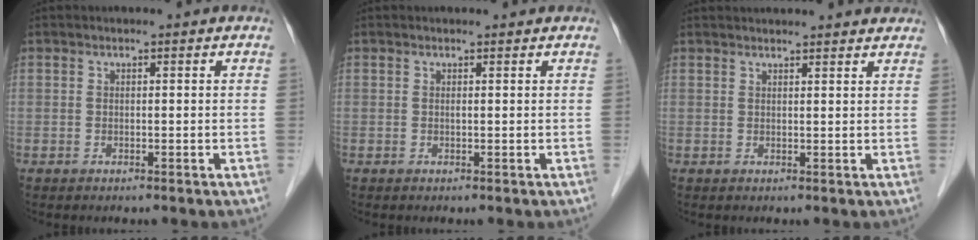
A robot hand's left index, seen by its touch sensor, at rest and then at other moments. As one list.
[{"total": 0.5, "force": [0.5, 0.1, 0.3], "torque": [-0.012, 0.003, 0.007]}, {"total": 10.4, "force": [9.9, 1.2, 2.9], "torque": [-0.028, 0.025, 0.107]}]